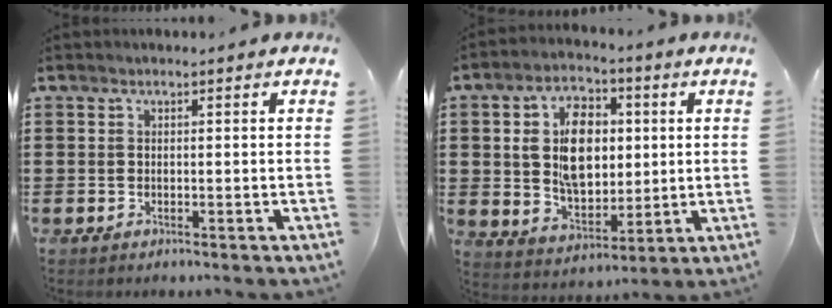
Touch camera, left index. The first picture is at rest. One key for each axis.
{"total": 10.7, "fx": 1.9, "fy": 7.1, "fz": 7.9, "tx": -0.160, "ty": 0.015, "tz": 0.032}